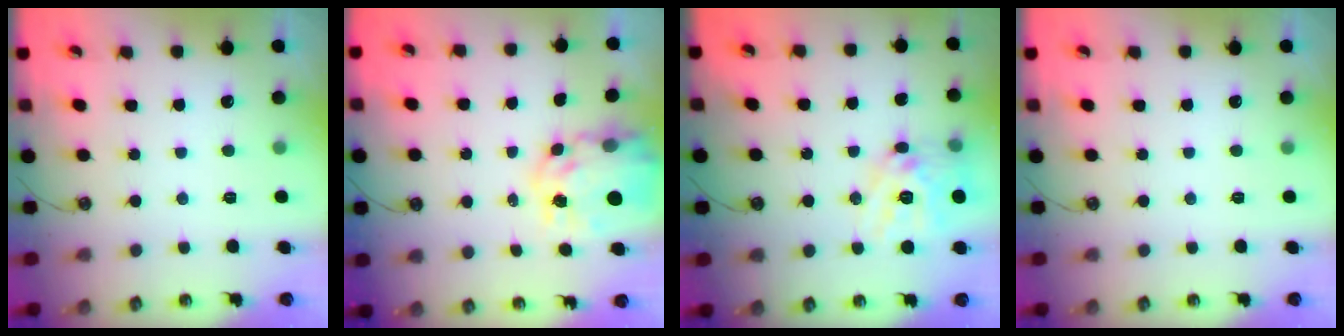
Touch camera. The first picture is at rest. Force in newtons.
{"total": 11.1, "press": 11.1, "slide": 0.9}
{"total": 15.4, "press": 15.3, "slide": 1.4}
{"total": 0.0}